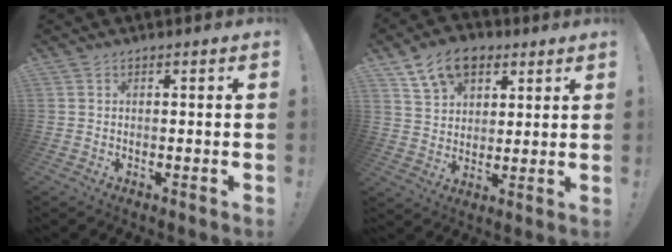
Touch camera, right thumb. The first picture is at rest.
{"total": 12.3, "force": [6.8, 8.4, 5.8], "torque": [-0.092, -0.025, 0.130]}